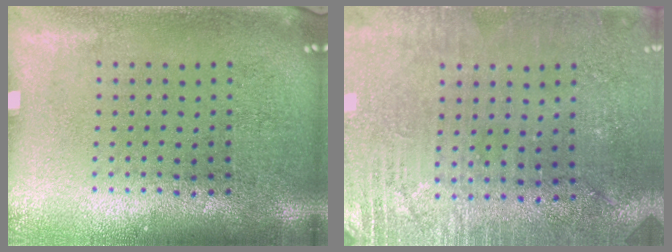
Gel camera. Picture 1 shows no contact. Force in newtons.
{"total": 2.8, "press": 2.7, "slide": 0.8}